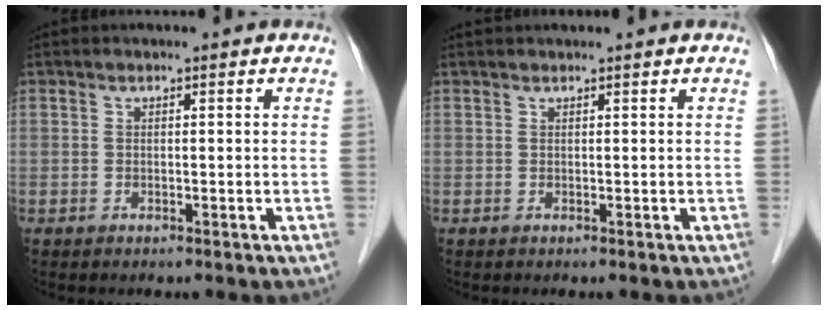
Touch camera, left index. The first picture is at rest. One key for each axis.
{"total": 1.7, "fx": 1.6, "fy": -0.1, "fz": 0.6, "tx": -0.004, "ty": 0.025, "tz": 0.031}